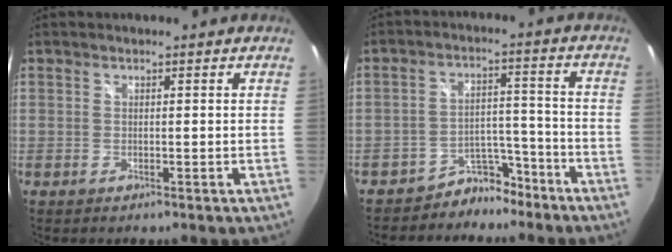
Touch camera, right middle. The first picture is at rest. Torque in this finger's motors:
{"motor_torque": [0.92, -1.22, -0.01, 0.00]}